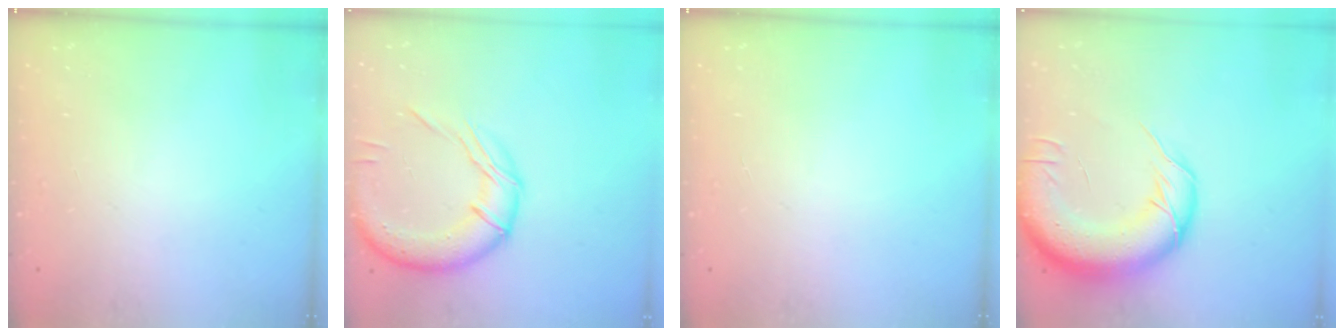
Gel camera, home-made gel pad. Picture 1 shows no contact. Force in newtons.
{"total": 17.1, "press": 17.0, "slide": 1.9}
{"total": 0.0}
{"total": 19.3, "press": 18.7, "slide": 4.5}